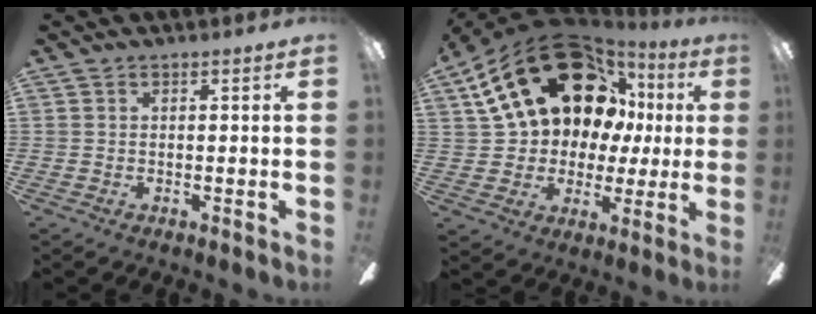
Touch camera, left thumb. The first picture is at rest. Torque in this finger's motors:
{"motor_torque": [1.46, 3.54, 1.52, -1.25, 0.36]}